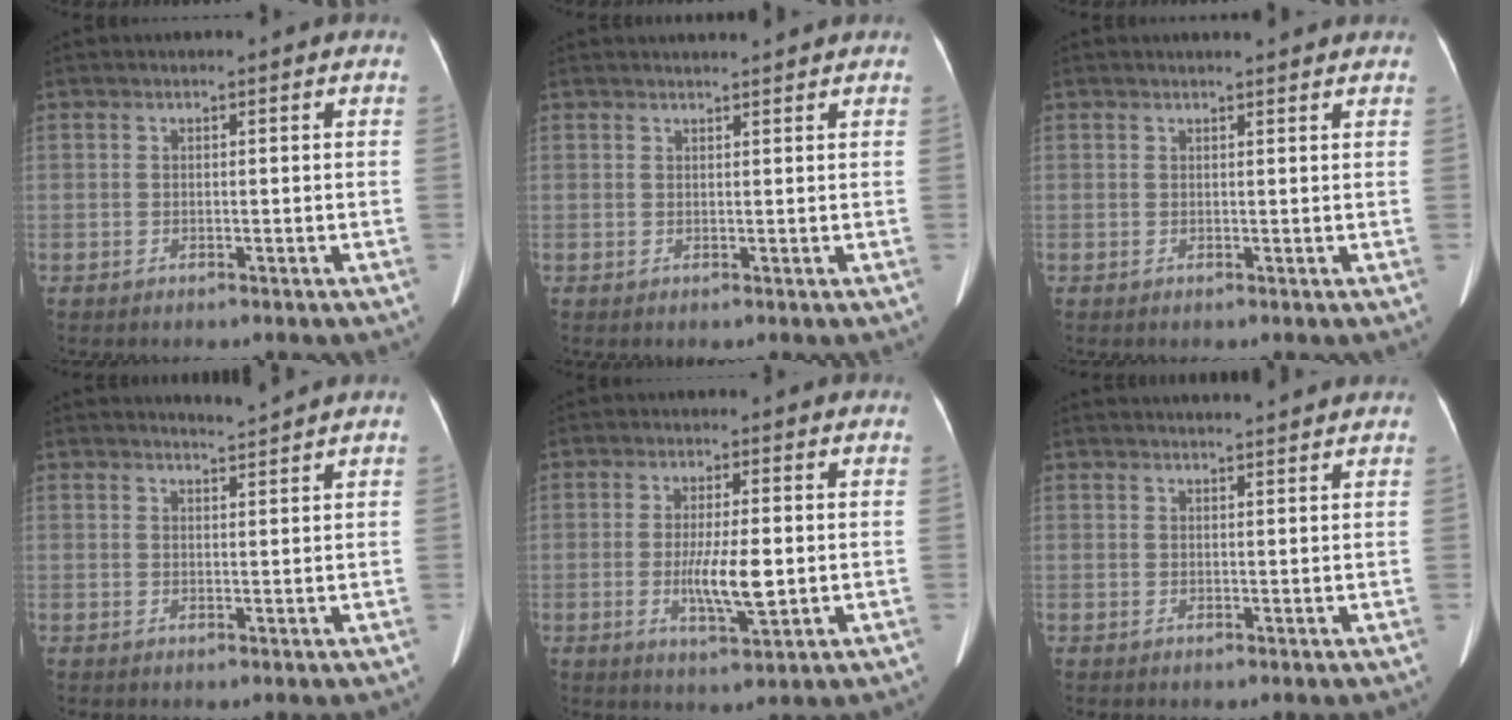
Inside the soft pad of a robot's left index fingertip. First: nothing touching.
{"total": 3.6, "force": [3.5, -0.1, 0.9], "torque": [-0.016, 0.017, 0.043]}
{"total": 4.2, "force": [4.0, 0.4, 1.3], "torque": [-0.021, 0.014, 0.041]}
{"total": 2.1, "force": [1.8, -1.0, -0.3], "torque": [-0.009, -0.012, 0.037]}
{"total": 6.7, "force": [-0.7, 1.3, 6.6], "torque": [-0.124, -0.013, -0.012]}
{"total": 6.3, "force": [6.1, -0.1, 1.6], "torque": [-0.025, 0.020, 0.068]}